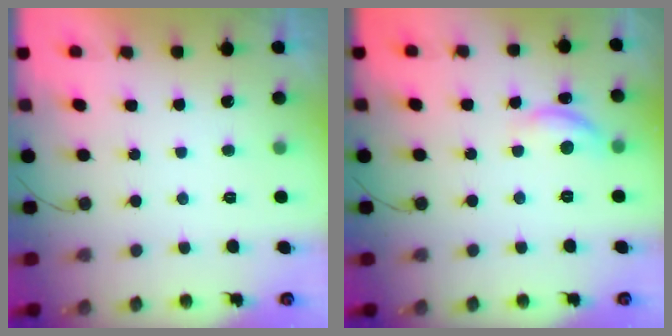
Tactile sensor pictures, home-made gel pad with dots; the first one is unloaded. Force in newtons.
{"total": 9.5, "press": 9.5, "slide": 0.7}